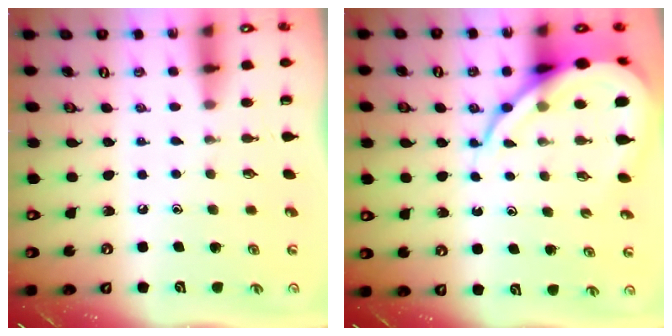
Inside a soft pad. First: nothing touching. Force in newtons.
{"total": 12.6, "press": 12.5, "slide": 1.2}